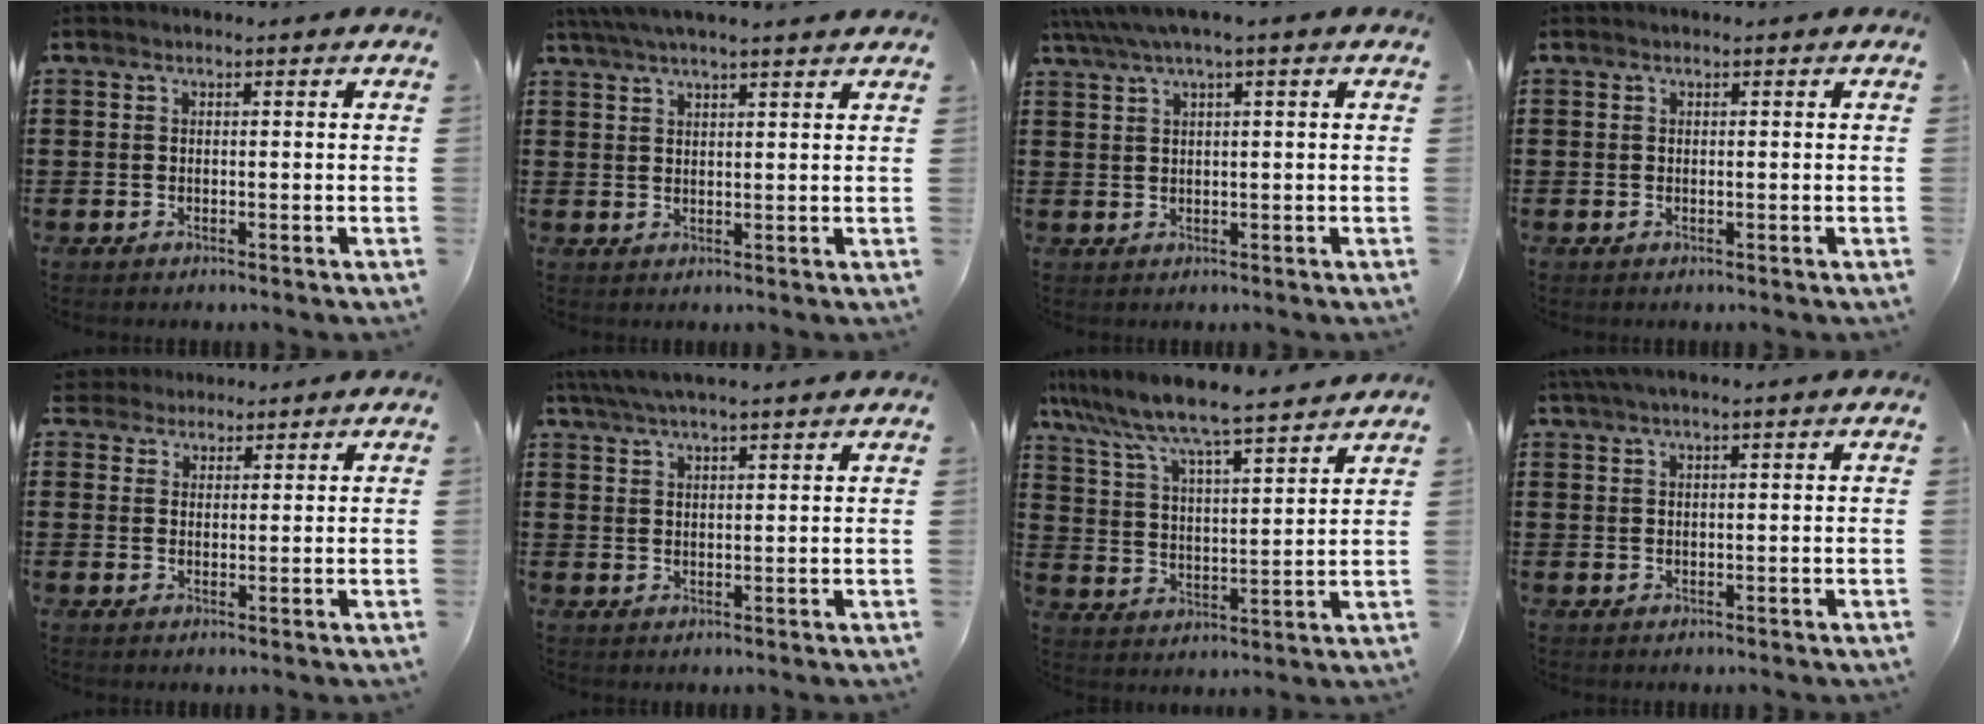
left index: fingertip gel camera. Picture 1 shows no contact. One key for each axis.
{"total": 3.9, "fx": 3.3, "fy": 0.0, "fz": 2.1, "tx": -0.049, "ty": -0.002, "tz": 0.060}
{"total": 2.3, "fx": 0.9, "fy": 0.0, "fz": 2.1, "tx": -0.042, "ty": -0.001, "tz": 0.015}
{"total": 0.0}
{"total": 2.4, "fx": 2.0, "fy": 1.2, "fz": -0.3, "tx": -0.004, "ty": 0.010, "tz": 0.039}
{"total": 4.1, "fx": 3.6, "fy": 0.1, "fz": 2.0, "tx": -0.050, "ty": -0.008, "tz": 0.065}
{"total": 6.8, "fx": 6.4, "fy": -0.3, "fz": 2.4, "tx": -0.077, "ty": -0.048, "tz": 0.103}
{"total": 2.2, "fx": 1.6, "fy": 0.0, "fz": 1.5, "tx": -0.030, "ty": 0.001, "tz": 0.030}